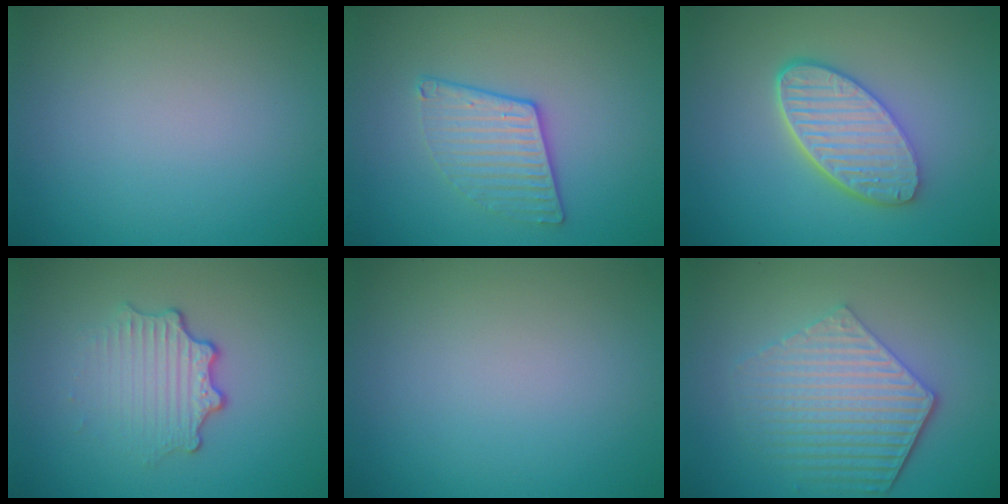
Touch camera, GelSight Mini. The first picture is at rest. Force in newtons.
{"total": 3.1, "press": 2.7, "slide": 1.5}
{"total": 5.6, "press": 4.4, "slide": 3.5}
{"total": 3.4, "press": 2.6, "slide": 2.3}
{"total": 0.0}
{"total": 5.9, "press": 4.3, "slide": 4.0}